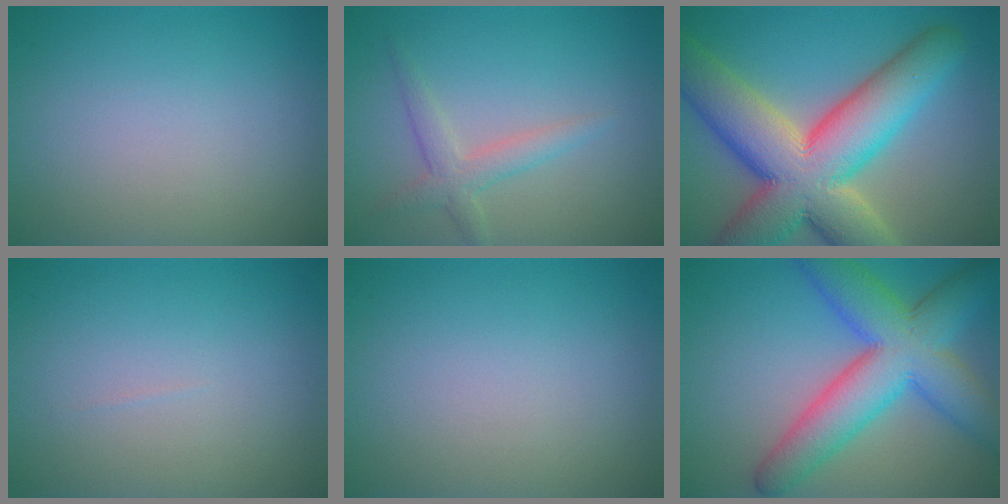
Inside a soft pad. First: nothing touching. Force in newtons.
{"total": 2.4, "press": 2.4, "slide": 0.1}
{"total": 14.4, "press": 14.3, "slide": 1.3}
{"total": 0.0}
{"total": 0.0}
{"total": 9.6, "press": 9.6, "slide": 0.4}